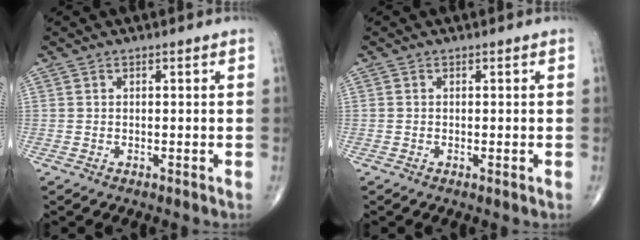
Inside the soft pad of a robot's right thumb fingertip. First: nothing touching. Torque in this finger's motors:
{"motor_torque": [-0.45, 0.38, 0.15, 0.20, -0.02]}